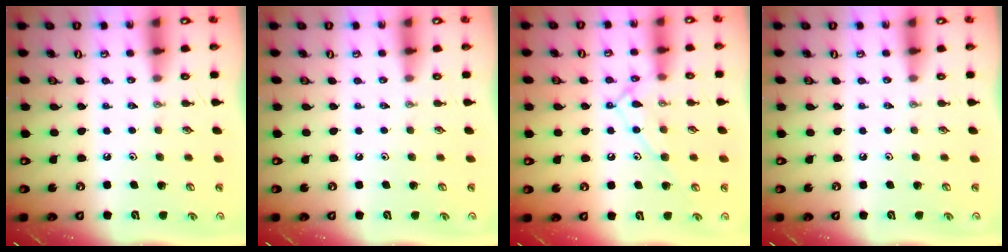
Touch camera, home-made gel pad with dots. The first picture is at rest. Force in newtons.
{"total": 0.0}
{"total": 12.9, "press": 12.9, "slide": 0.9}
{"total": 0.0}